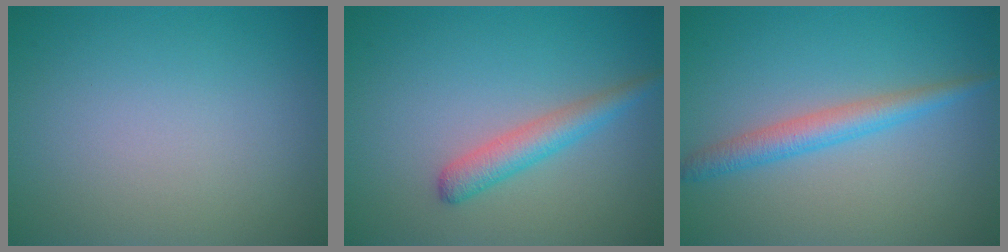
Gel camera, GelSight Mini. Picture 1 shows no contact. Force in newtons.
{"total": 2.7, "press": 2.7, "slide": 0.0}
{"total": 2.9, "press": 2.9, "slide": 0.1}